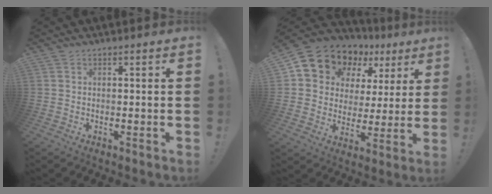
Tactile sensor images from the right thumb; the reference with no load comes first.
{"total": 10.0, "force": [7.1, 6.6, 2.1], "torque": [-0.045, -0.063, 0.137]}